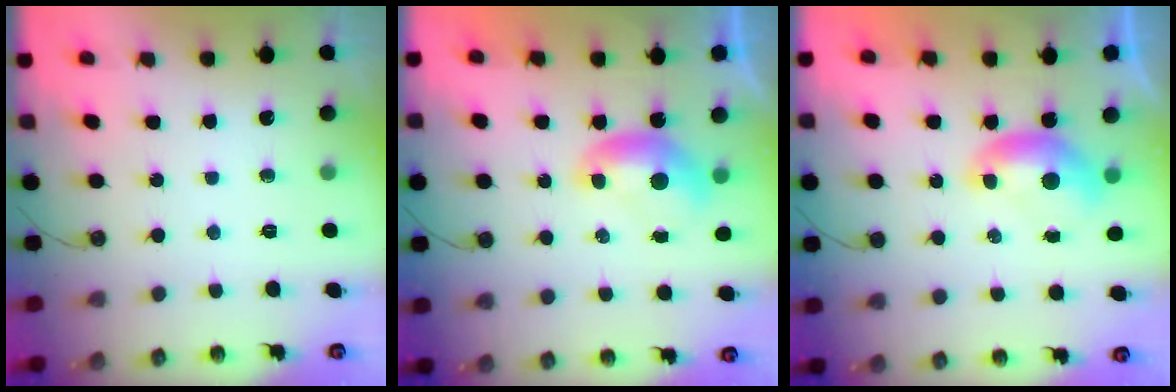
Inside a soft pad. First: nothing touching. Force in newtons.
{"total": 0.0}
{"total": 0.0}